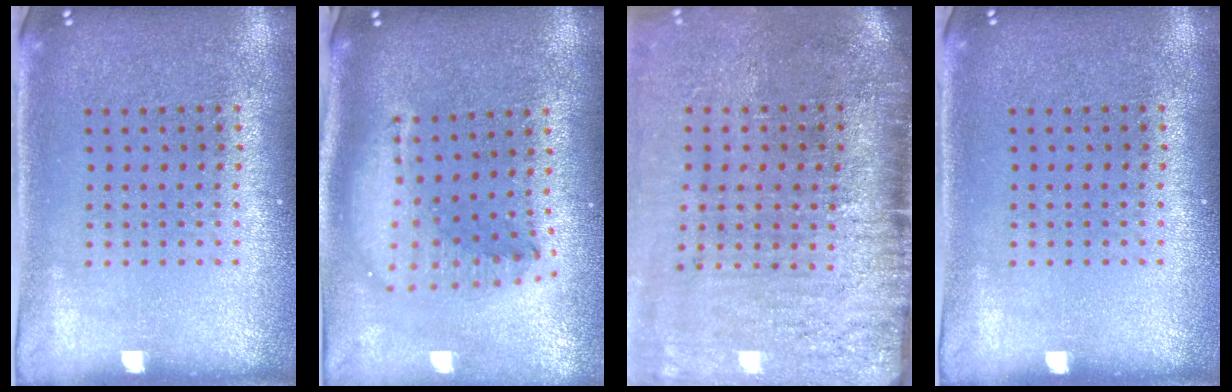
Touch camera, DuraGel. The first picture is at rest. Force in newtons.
{"total": 1.8, "press": 1.5, "slide": 0.9}
{"total": 4.4, "press": 3.5, "slide": 2.5}
{"total": 0.0}